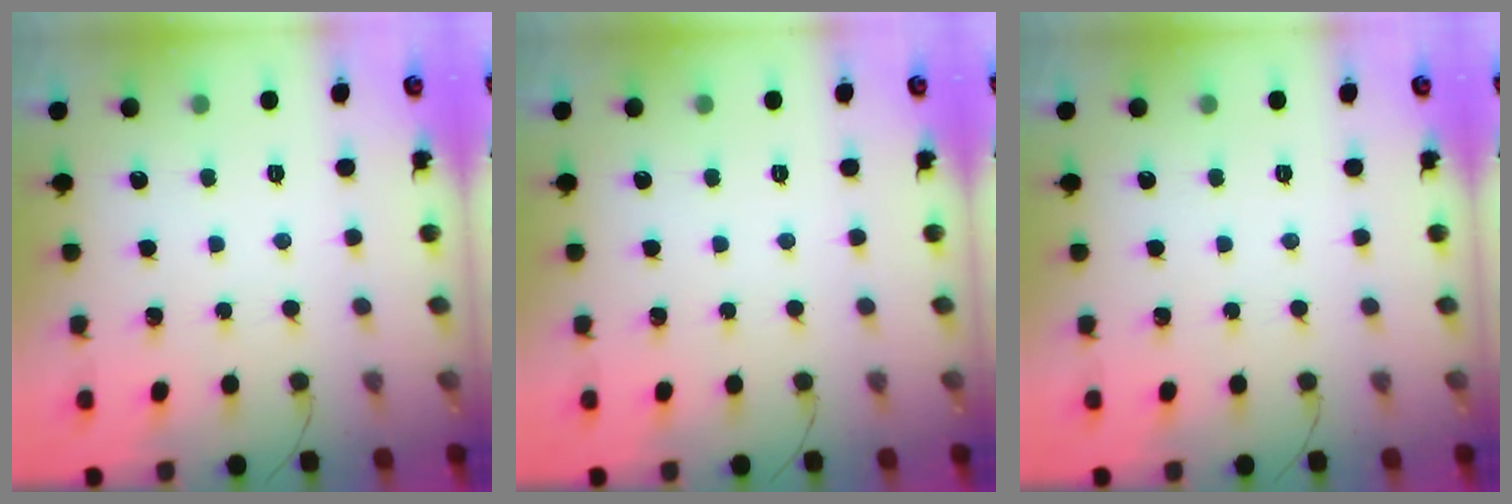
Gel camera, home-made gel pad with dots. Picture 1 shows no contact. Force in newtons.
{"total": 0.0}
{"total": 0.0}